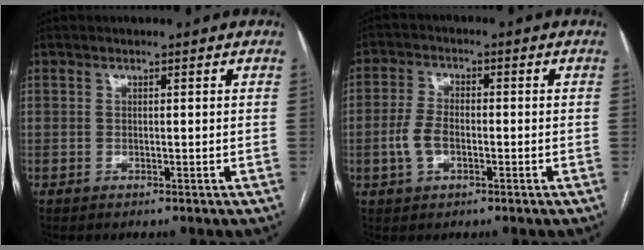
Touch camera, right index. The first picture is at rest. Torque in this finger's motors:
{"motor_torque": [0.06, -0.04, 0.07, 0.03]}